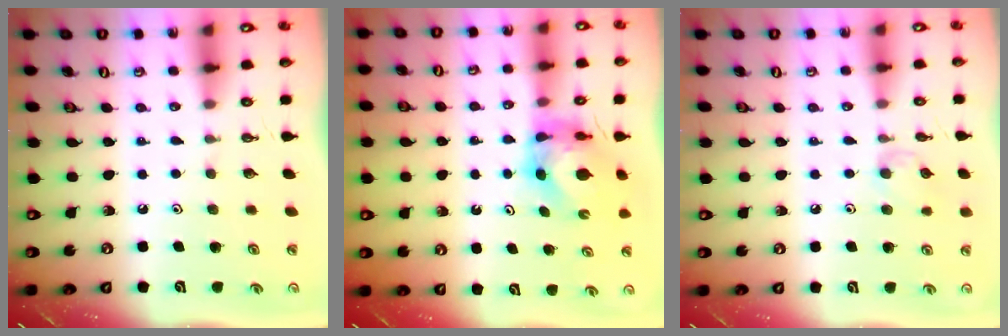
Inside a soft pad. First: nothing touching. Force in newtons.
{"total": 5.7, "press": 5.7, "slide": 0.3}
{"total": 6.3, "press": 6.2, "slide": 0.7}